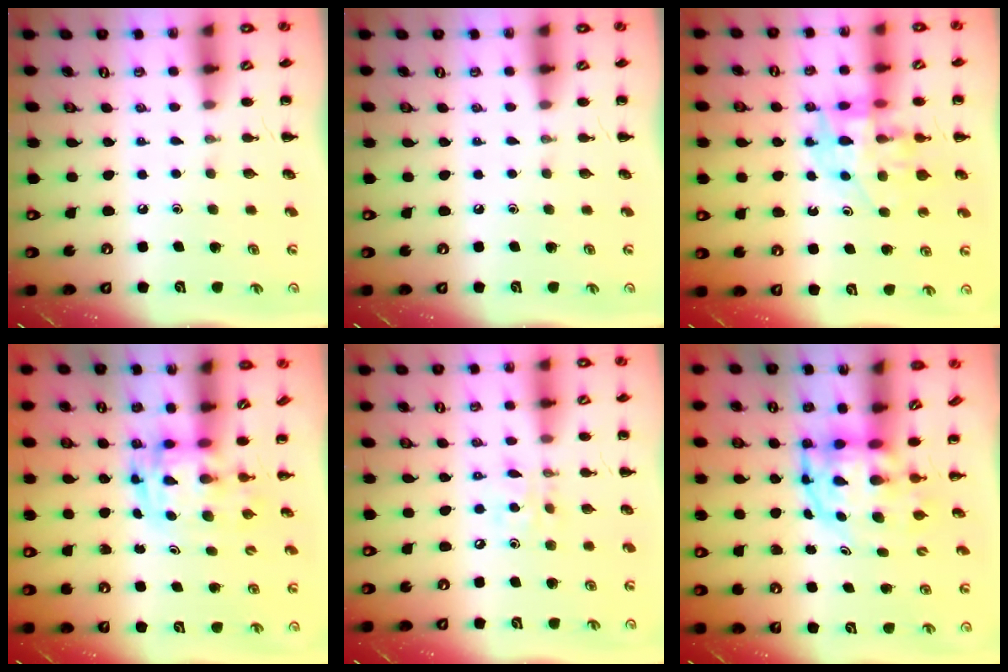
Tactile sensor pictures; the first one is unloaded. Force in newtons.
{"total": 0.0}
{"total": 12.5, "press": 11.9, "slide": 3.7}
{"total": 2.8, "press": 2.7, "slide": 0.6}
{"total": 6.4, "press": 6.2, "slide": 1.3}
{"total": 5.2, "press": 5.0, "slide": 1.1}